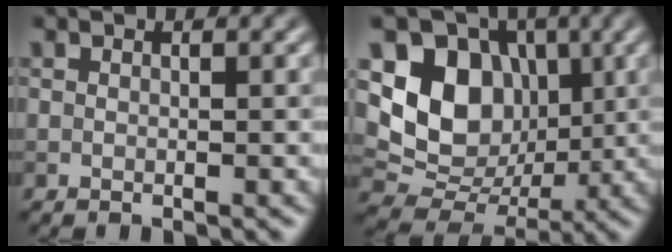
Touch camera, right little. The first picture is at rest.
{"total": 9.1, "force": [1.8, 7.5, 4.9], "torque": [-0.096, -0.017, 0.024]}